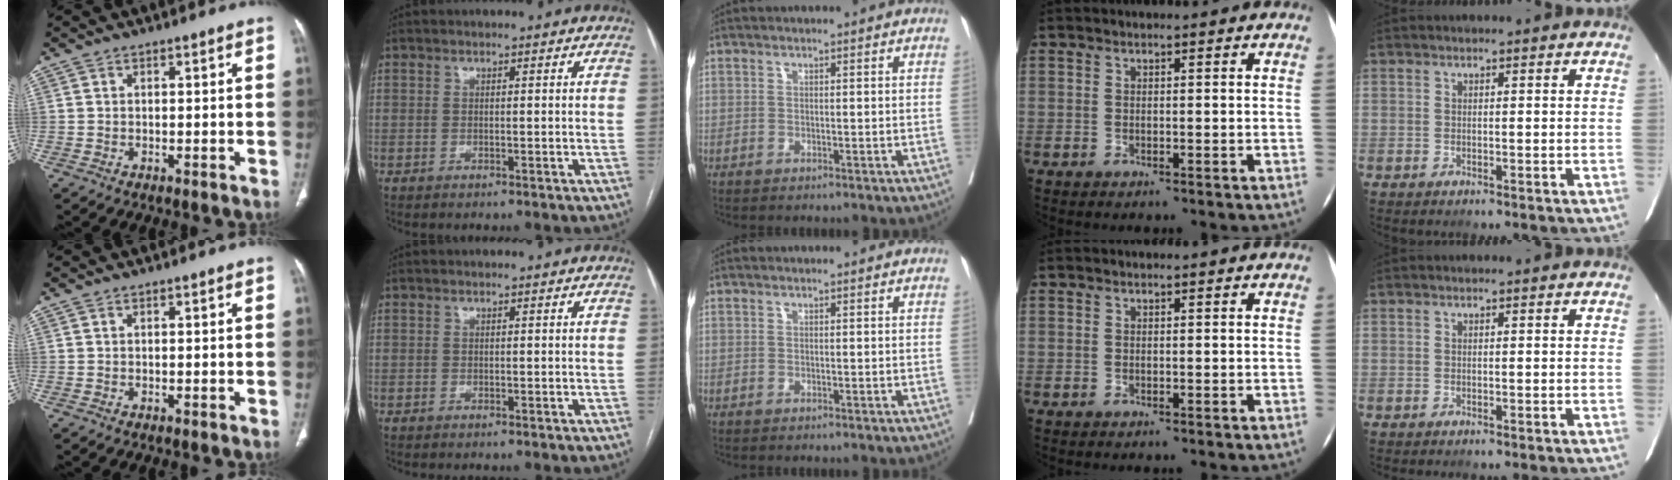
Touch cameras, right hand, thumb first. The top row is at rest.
{}